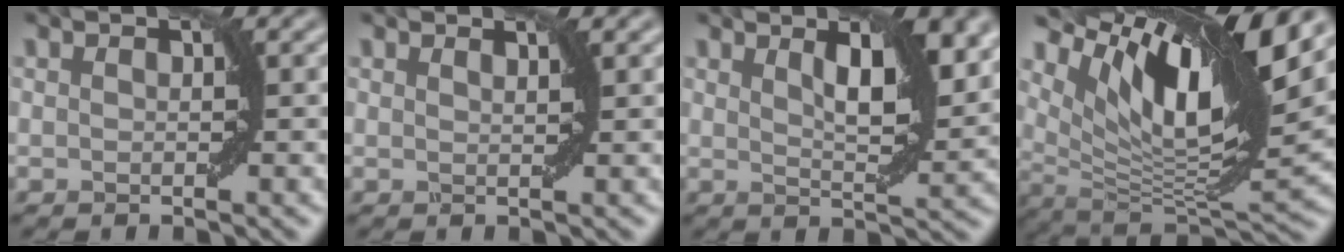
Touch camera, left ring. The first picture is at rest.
{"total": 0.9, "force": [0.8, 0.1, 0.4], "torque": [-0.002, -0.001, 0.012]}
{"total": 5.4, "force": [2.6, 1.5, 4.5], "torque": [-0.068, -0.003, 0.045]}
{"total": 13.5, "force": [7.0, 3.8, 10.9], "torque": [-0.188, 0.002, 0.135]}